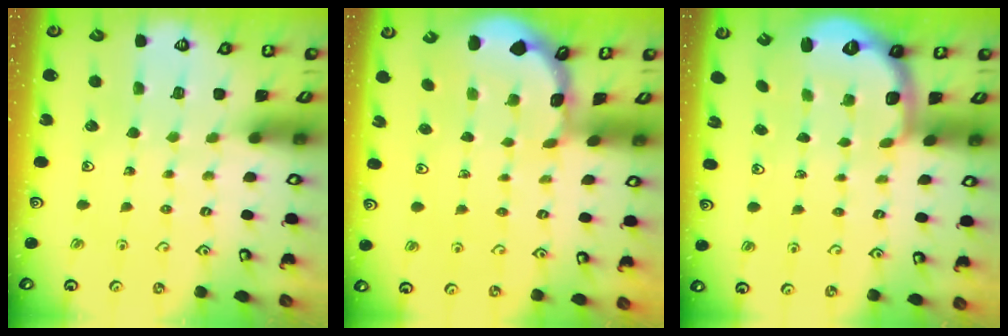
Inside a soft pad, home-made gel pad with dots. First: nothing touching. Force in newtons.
{"total": 1.5, "press": 1.5, "slide": 0.2}
{"total": 2.6, "press": 1.6, "slide": 2.1}